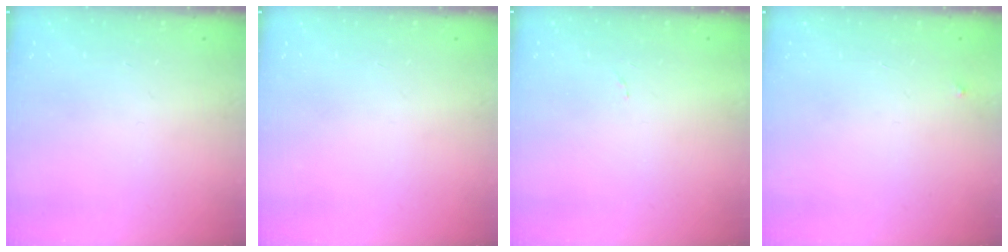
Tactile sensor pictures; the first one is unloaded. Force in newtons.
{"total": 0.0}
{"total": 4.3, "press": 4.2, "slide": 0.3}
{"total": 2.5, "press": 2.4, "slide": 0.4}